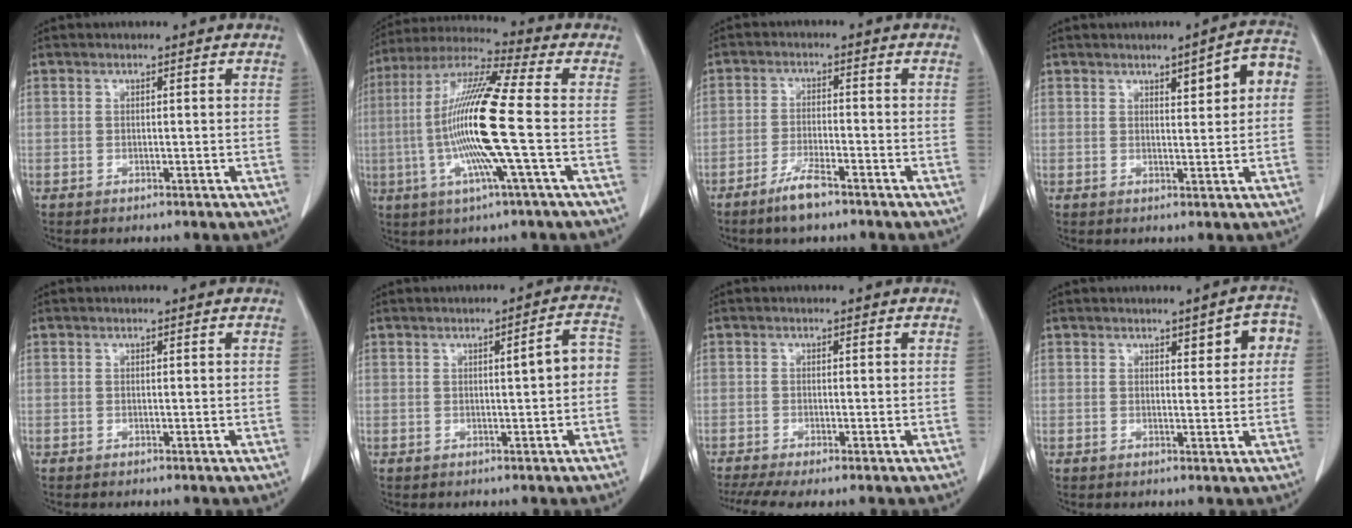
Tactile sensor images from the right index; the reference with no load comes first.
{"total": 16.1, "force": [-2.1, -0.4, 15.9], "torque": [-0.320, -0.004, -0.056]}
{"total": 4.8, "force": [-3.6, 0.7, 3.1], "torque": [-0.061, -0.004, -0.066]}
{"total": 6.0, "force": [1.6, 1.1, 5.7], "torque": [-0.074, 0.016, 0.020]}
{"total": 0.0}
{"total": 4.0, "force": [-0.1, 0.6, 4.0], "torque": [-0.051, 0.015, -0.002]}
{"total": 4.9, "force": [-3.3, 0.8, 3.5], "torque": [-0.065, -0.008, -0.057]}
{"total": 4.5, "force": [1.6, 1.5, 4.0], "torque": [-0.042, 0.012, 0.017]}